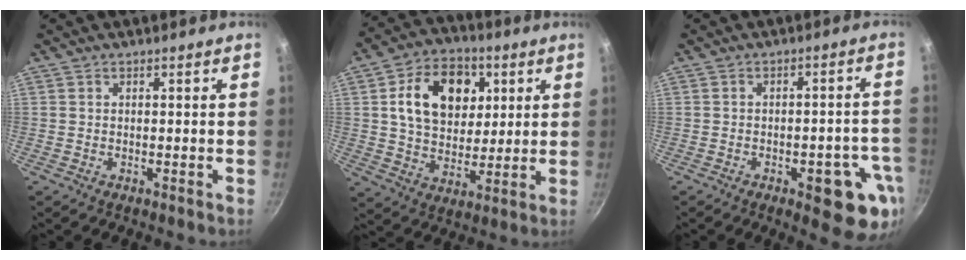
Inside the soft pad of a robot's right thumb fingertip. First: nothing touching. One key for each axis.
{"total": 16.5, "fx": 4.5, "fy": 11.9, "fz": 10.4, "tx": -0.134, "ty": -0.001, "tz": 0.070}
{"total": 11.7, "fx": -4.7, "fy": 4.6, "fz": 9.6, "tx": -0.074, "ty": 0.021, "tz": -0.055}